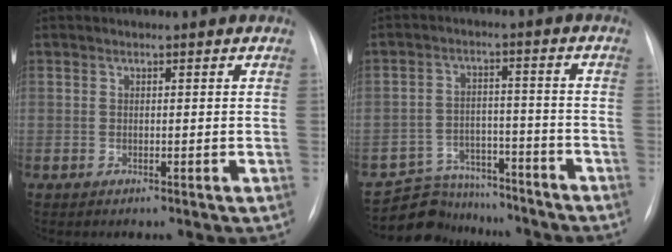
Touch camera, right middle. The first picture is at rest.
{"total": 10.3, "force": [-9.5, 4.0, 0.2], "torque": [0.001, 0.029, -0.148]}